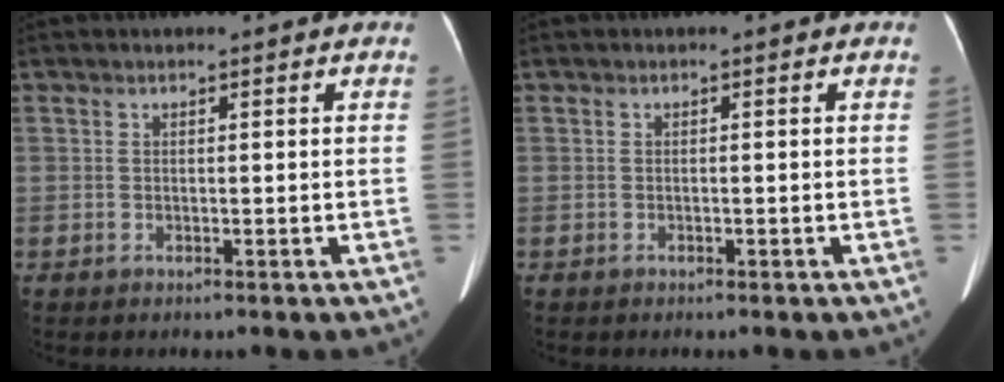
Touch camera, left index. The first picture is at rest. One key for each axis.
{"total": 0.0}